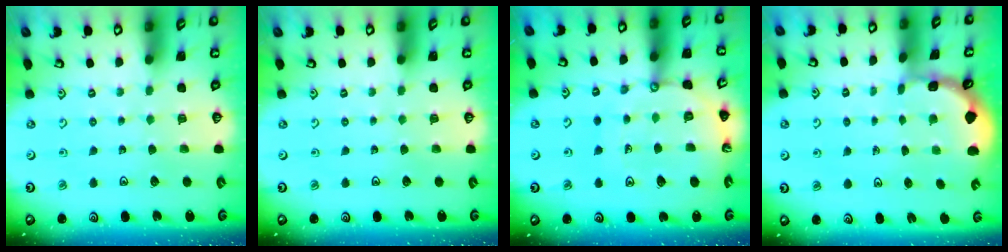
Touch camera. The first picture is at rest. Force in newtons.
{"total": 0.0}
{"total": 13.2, "press": 13.1, "slide": 1.7}
{"total": 1.6, "press": 1.6, "slide": 0.1}